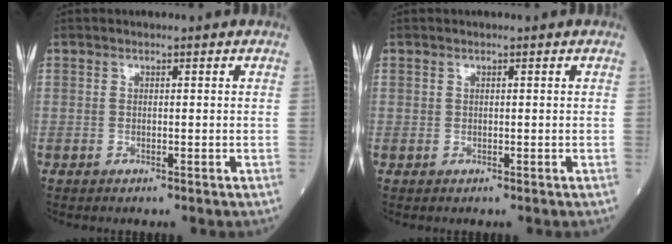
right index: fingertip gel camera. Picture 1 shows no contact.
{"total": 0.0}